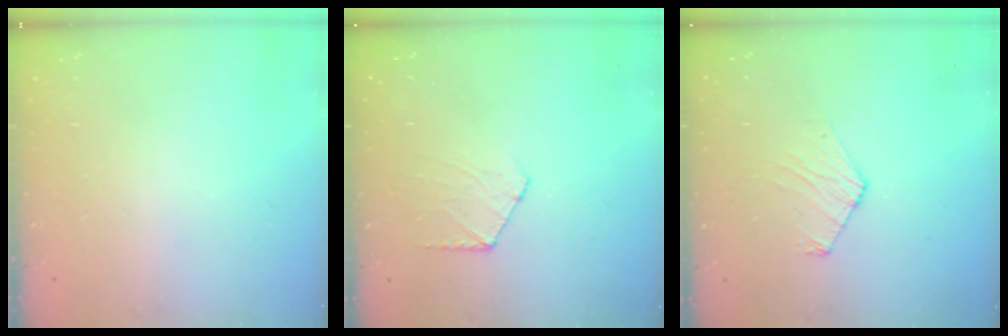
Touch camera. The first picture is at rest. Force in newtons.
{"total": 5.2, "press": 5.2, "slide": 0.5}
{"total": 5.1, "press": 5.0, "slide": 0.6}